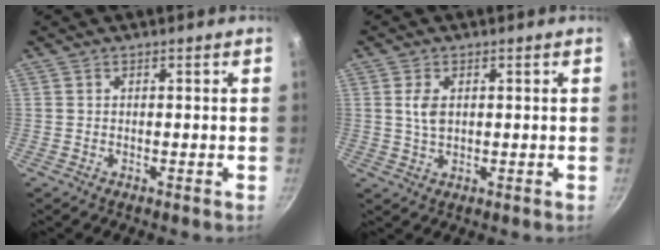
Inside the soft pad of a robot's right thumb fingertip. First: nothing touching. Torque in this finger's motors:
{"motor_torque": [-0.15, 0.18, 0.04, -0.06, 0.01]}